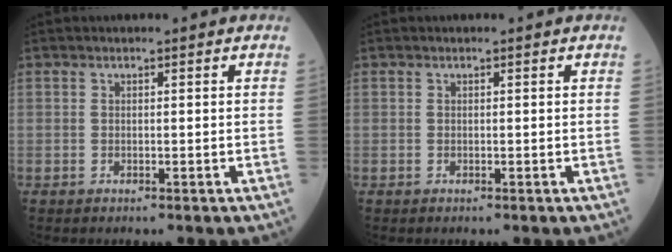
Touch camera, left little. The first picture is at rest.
{"total": 0.0}